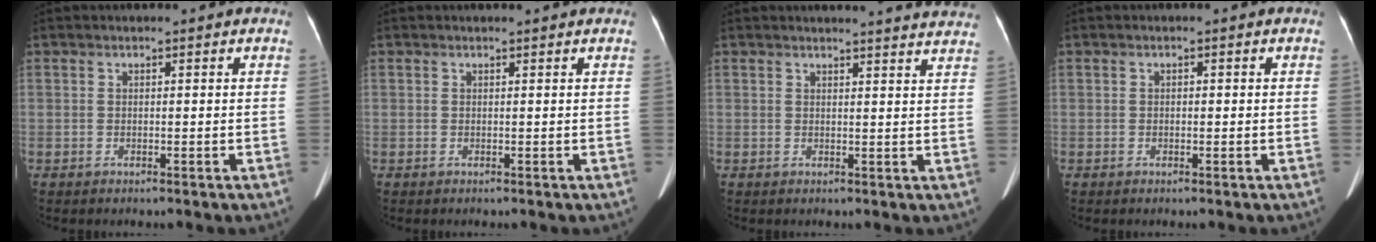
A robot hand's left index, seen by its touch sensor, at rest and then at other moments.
{"total": 0.8, "force": [0.8, 0.0, 0.2], "torque": [-0.010, 0.002, 0.007]}
{"total": 10.8, "force": [10.5, 0.0, 2.2], "torque": [-0.015, -0.038, 0.094]}
{"total": 0.5, "force": [-0.2, 0.3, 0.4], "torque": [-0.008, 0.000, -0.001]}